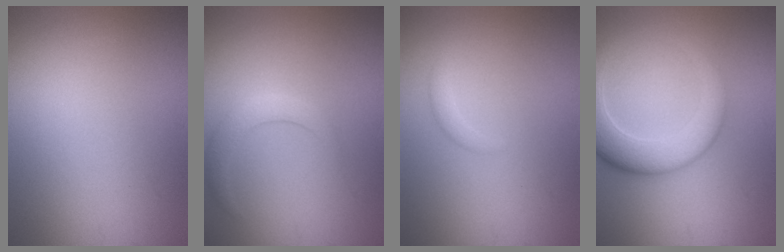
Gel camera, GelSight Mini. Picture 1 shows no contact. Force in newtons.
{"total": 2.2, "press": 2.2, "slide": 0.2}
{"total": 1.0, "press": 1.0, "slide": 0.1}
{"total": 6.1, "press": 6.1, "slide": 0.4}